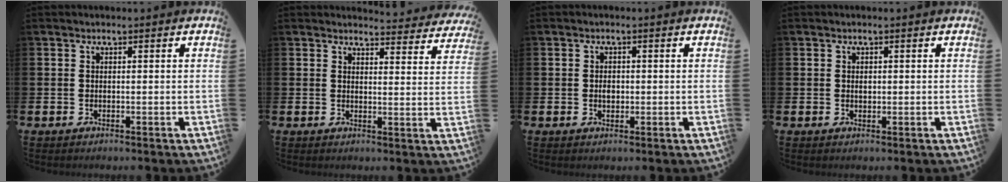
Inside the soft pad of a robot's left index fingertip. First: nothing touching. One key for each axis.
{"total": 3.8, "fx": 3.8, "fy": 0.4, "fz": 0.0, "tx": 0.008, "ty": -0.031, "tz": 0.064}
{"total": 1.6, "fx": 0.0, "fy": 1.2, "fz": 1.1, "tx": 0.002, "ty": -0.002, "tz": -0.007}
{"total": 0.7, "fx": 0.2, "fy": 0.5, "fz": 0.5, "tx": 0.006, "ty": -0.003, "tz": -0.001}